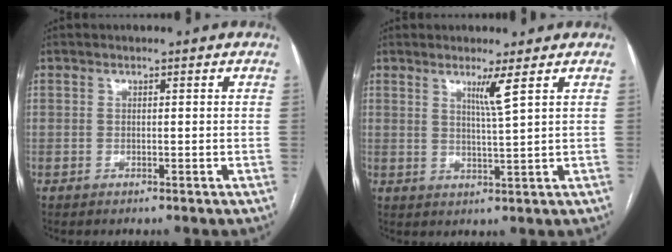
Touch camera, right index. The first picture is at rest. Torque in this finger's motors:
{"motor_torque": [0.23, 0.14, 0.06, 0.04]}